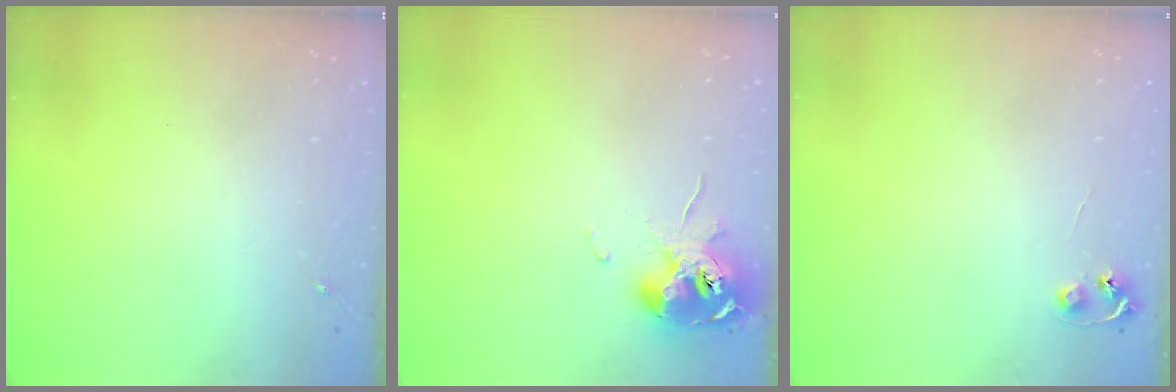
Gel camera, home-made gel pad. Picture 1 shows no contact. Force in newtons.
{"total": 10.8, "press": 10.7, "slide": 1.2}
{"total": 4.8, "press": 4.7, "slide": 0.5}